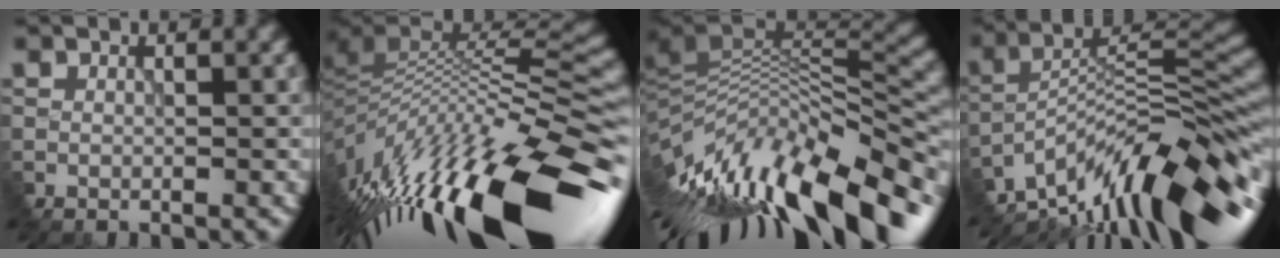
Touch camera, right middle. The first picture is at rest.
{"total": 14.7, "force": [-5.5, 4.5, 12.9], "torque": [-0.247, 0.005, -0.096]}
{"total": 13.8, "force": [-5.9, 4.8, 11.5], "torque": [-0.210, 0.006, -0.098]}
{"total": 12.9, "force": [-8.3, 3.1, 9.3], "torque": [-0.184, 0.021, -0.146]}